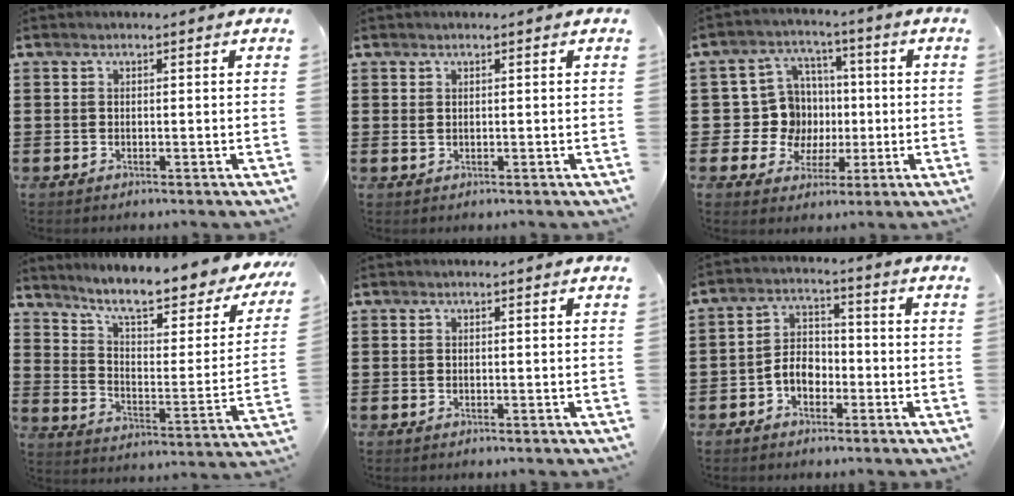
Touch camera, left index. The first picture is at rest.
{"total": 0.6, "force": [0.2, 0.4, 0.4], "torque": [-0.009, 0.003, 0.004]}
{"total": 9.9, "force": [0.5, 9.4, 2.9], "torque": [-0.073, 0.006, 0.020]}
{"total": 9.4, "force": [7.6, 1.1, 5.4], "torque": [-0.111, -0.060, 0.120]}
{"total": 0.0}
{"total": 4.5, "force": [-2.2, 3.1, 2.5], "torque": [-0.060, 0.009, -0.047]}